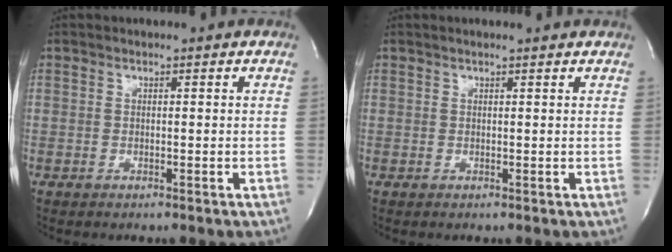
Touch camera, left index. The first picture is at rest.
{"total": 1.4, "force": [1.2, -0.1, 0.6], "torque": [-0.011, 0.005, 0.011]}